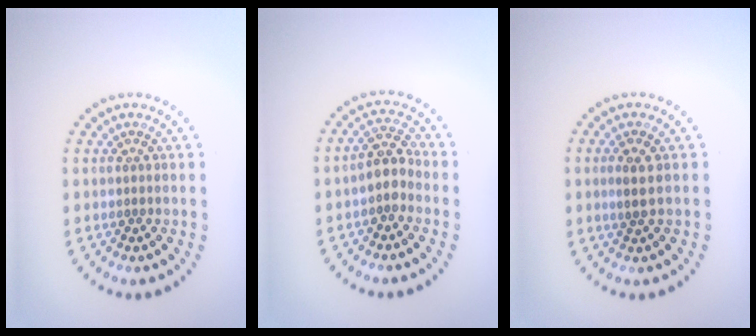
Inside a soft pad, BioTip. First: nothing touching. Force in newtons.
{"total": 2.4, "press": 2.0, "slide": 1.3}
{"total": 1.6, "press": 1.5, "slide": 0.5}